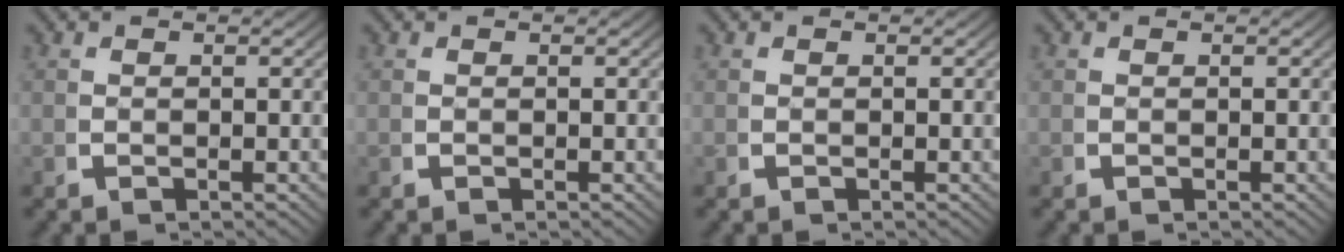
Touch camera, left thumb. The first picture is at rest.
{"total": 0.0}
{"total": 0.0}
{"total": 0.0}